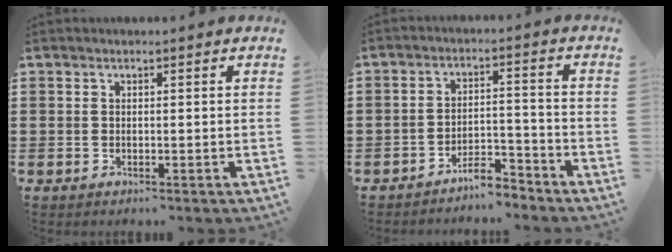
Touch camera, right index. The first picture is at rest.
{"total": 5.0, "force": [-4.8, 0.8, 1.1], "torque": [-0.020, 0.011, -0.097]}